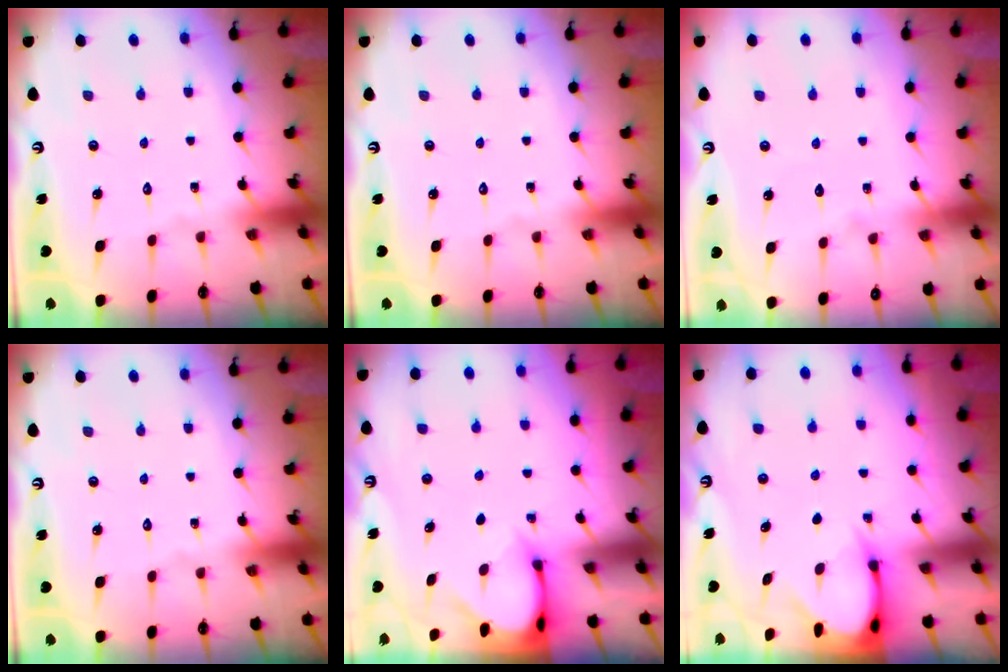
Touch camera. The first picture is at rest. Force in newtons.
{"total": 0.0}
{"total": 5.4, "press": 5.4, "slide": 0.5}
{"total": 0.0}
{"total": 3.3, "press": 3.3, "slide": 0.3}
{"total": 3.6, "press": 3.6, "slide": 0.3}